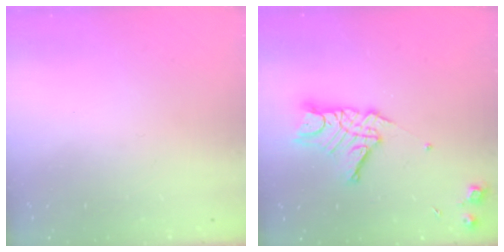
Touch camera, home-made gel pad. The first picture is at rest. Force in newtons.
{"total": 11.9, "press": 11.9, "slide": 1.2}